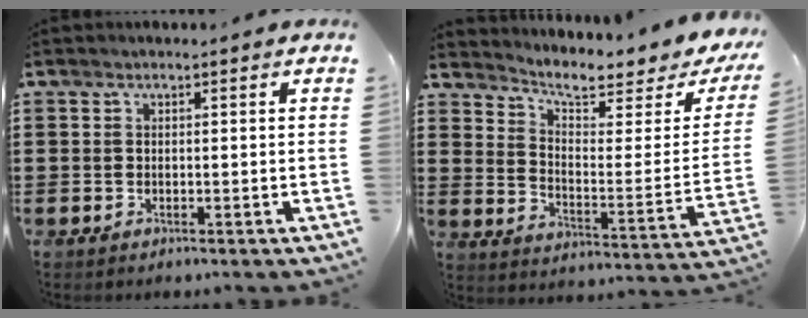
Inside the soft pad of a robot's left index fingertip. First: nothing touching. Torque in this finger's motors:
{"motor_torque": [2.04, -0.10, 0.35, 0.05]}